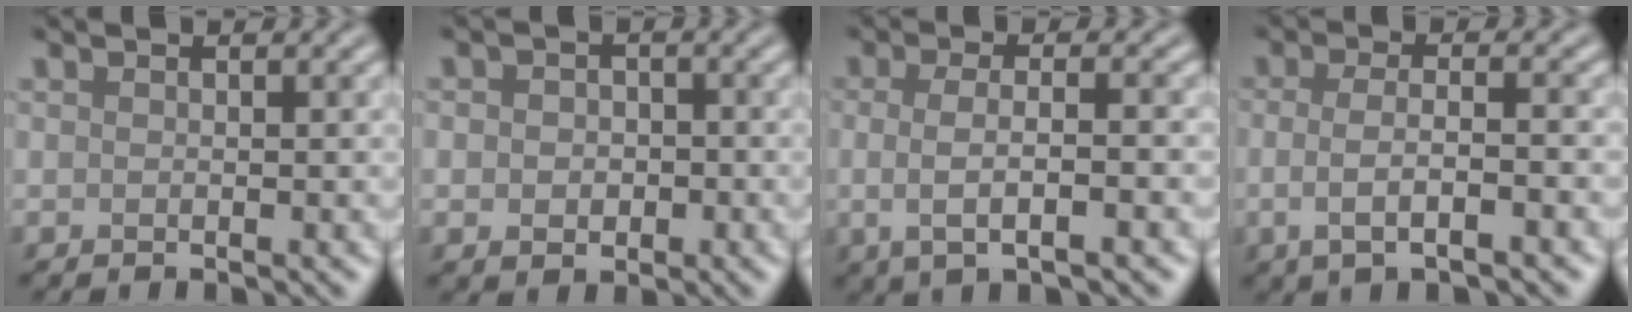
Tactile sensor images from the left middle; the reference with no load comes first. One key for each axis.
{"total": 2.6, "fx": -0.3, "fy": 2.1, "fz": 1.5, "tx": -0.013, "ty": -0.006, "tz": -0.011}
{"total": 4.1, "fx": -0.6, "fy": 1.4, "fz": 3.8, "tx": -0.064, "ty": -0.008, "tz": -0.011}
{"total": 3.9, "fx": -0.9, "fy": 1.2, "fz": 3.5, "tx": -0.063, "ty": -0.005, "tz": -0.020}